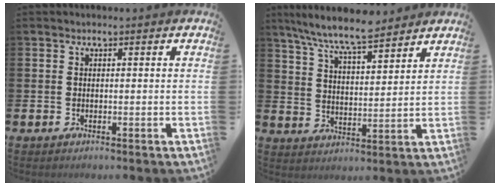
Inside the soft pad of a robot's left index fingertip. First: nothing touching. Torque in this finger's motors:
{"motor_torque": [1.09, -1.05, 0.96, 0.21]}